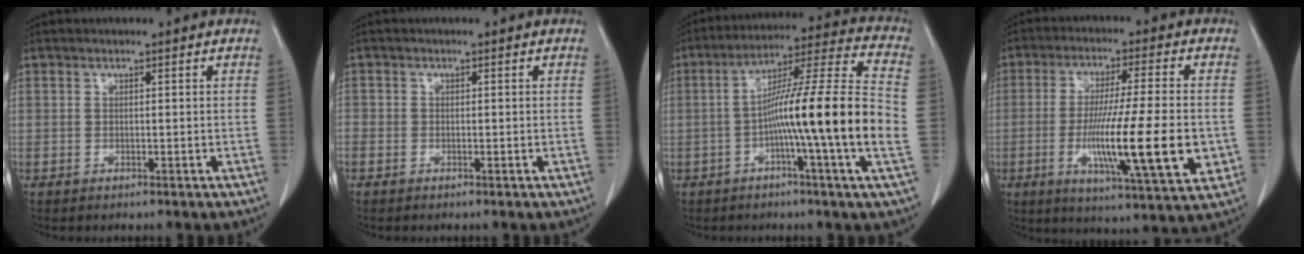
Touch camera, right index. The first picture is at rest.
{"total": 1.2, "force": [-0.8, 0.8, 0.3], "torque": [-0.010, 0.002, -0.016]}
{"total": 17.6, "force": [-3.1, -1.4, 17.2], "torque": [-0.278, 0.007, -0.065]}
{"total": 16.9, "force": [-3.4, 1.1, 16.5], "torque": [-0.268, -0.022, -0.052]}